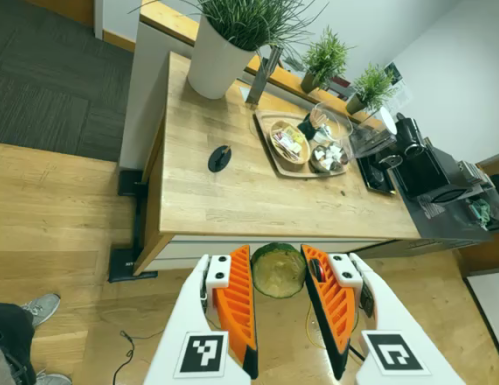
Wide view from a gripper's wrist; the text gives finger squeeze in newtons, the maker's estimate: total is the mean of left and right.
{"total": 6.1, "left": 5.8, "right": 6.5}